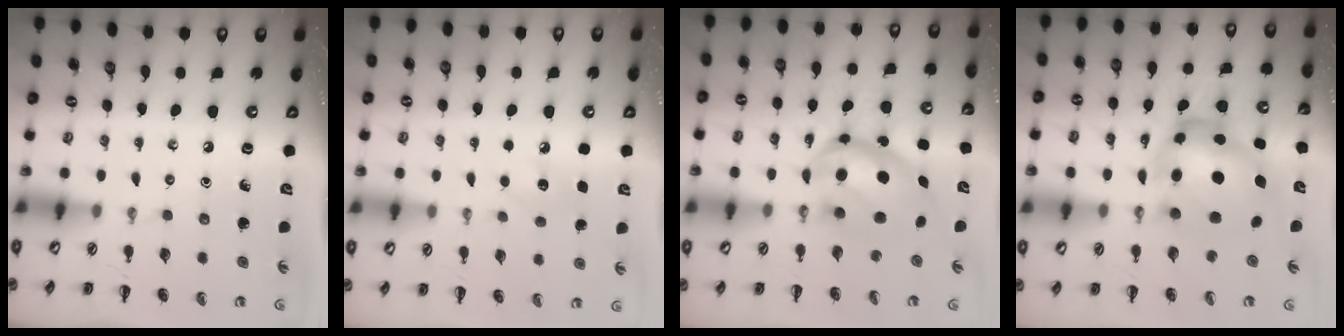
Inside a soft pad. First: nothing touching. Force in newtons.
{"total": 7.1, "press": 6.9, "slide": 1.9}
{"total": 9.6, "press": 9.4, "slide": 2.2}
{"total": 7.8, "press": 7.5, "slide": 2.1}